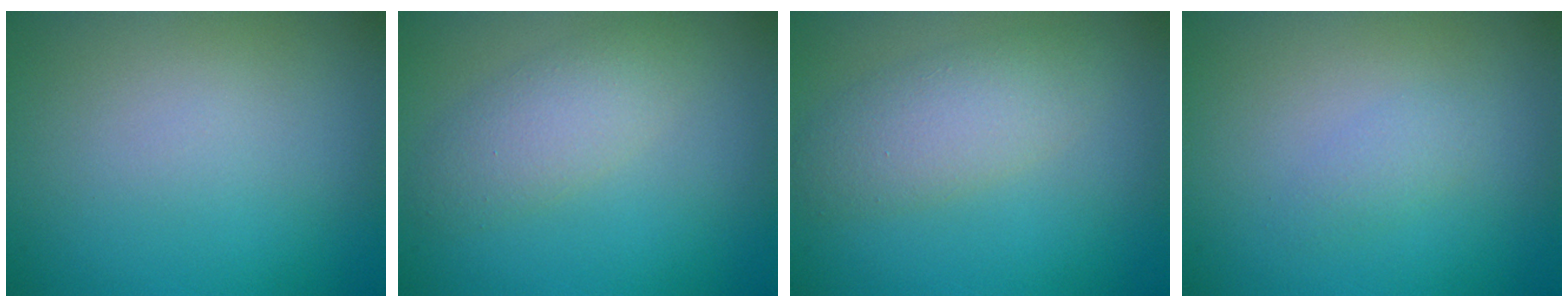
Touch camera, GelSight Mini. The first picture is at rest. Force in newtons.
{"total": 2.8, "press": 2.8, "slide": 0.1}
{"total": 3.4, "press": 3.4, "slide": 0.1}
{"total": 1.1, "press": 1.1, "slide": 0.0}